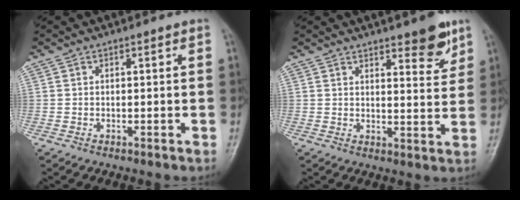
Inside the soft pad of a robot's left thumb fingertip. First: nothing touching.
{"total": 6.8, "force": [4.6, 2.0, 4.6], "torque": [-0.043, -0.032, 0.061]}